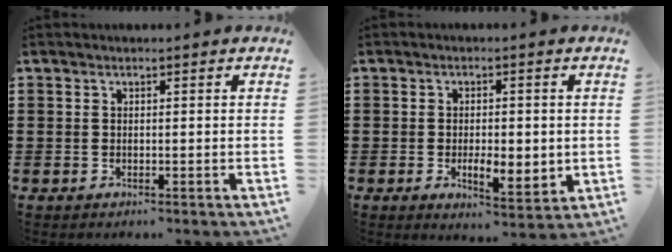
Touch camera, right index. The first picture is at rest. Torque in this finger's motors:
{"motor_torque": [0.30, -0.16, 0.32, 0.04]}